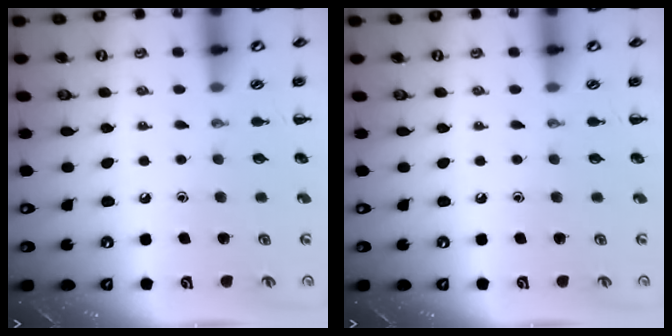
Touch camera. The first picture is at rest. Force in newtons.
{"total": 0.0}